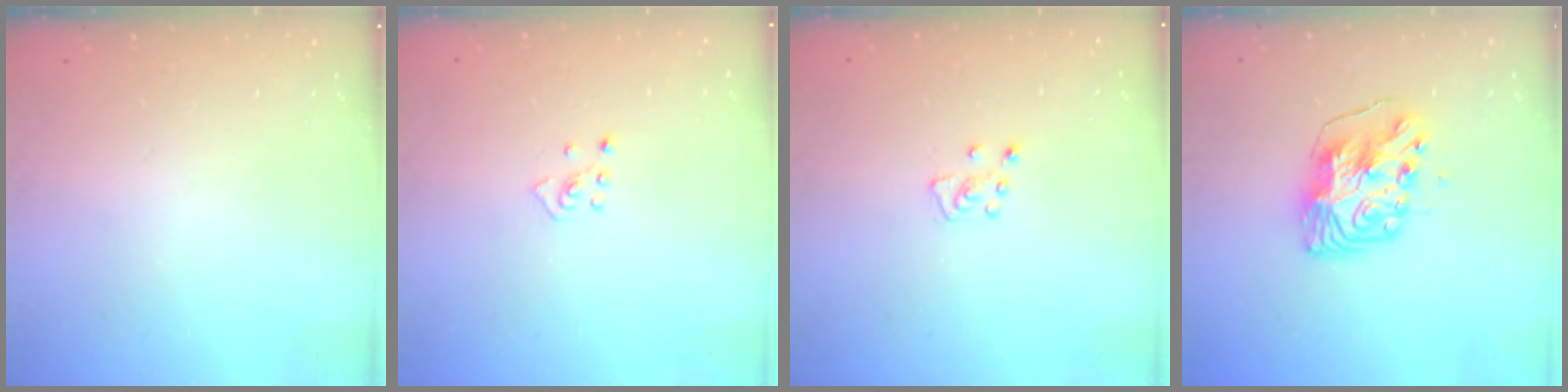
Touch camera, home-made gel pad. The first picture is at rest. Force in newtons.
{"total": 3.6, "press": 3.6, "slide": 0.6}
{"total": 5.0, "press": 5.0, "slide": 0.5}
{"total": 9.2, "press": 9.1, "slide": 1.1}